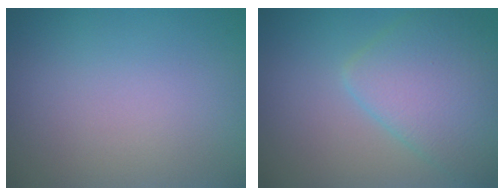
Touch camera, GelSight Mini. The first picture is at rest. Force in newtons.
{"total": 5.6, "press": 5.6, "slide": 0.3}